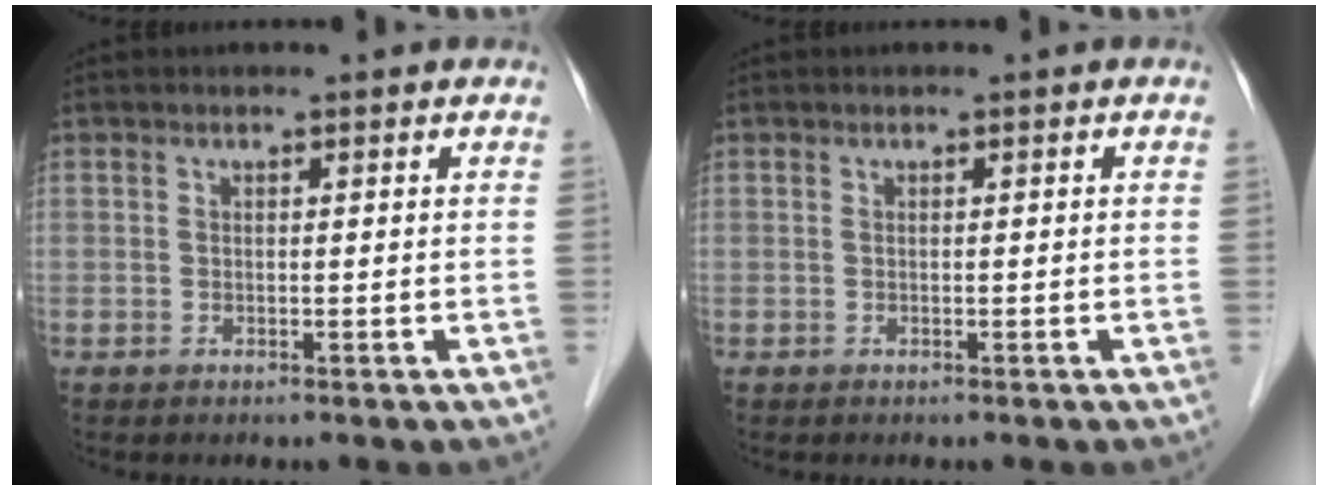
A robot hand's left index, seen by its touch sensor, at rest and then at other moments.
{"total": 0.0}